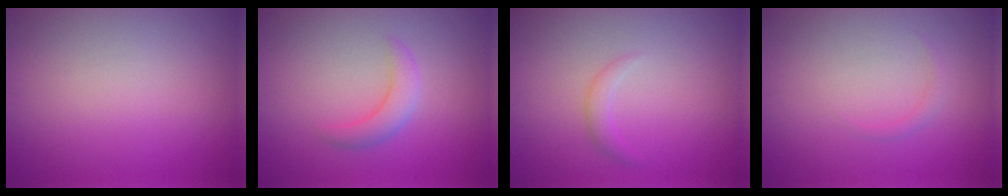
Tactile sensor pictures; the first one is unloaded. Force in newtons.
{"total": 2.3, "press": 2.3, "slide": 0.2}
{"total": 1.2, "press": 1.1, "slide": 0.2}
{"total": 0.8, "press": 0.8, "slide": 0.1}